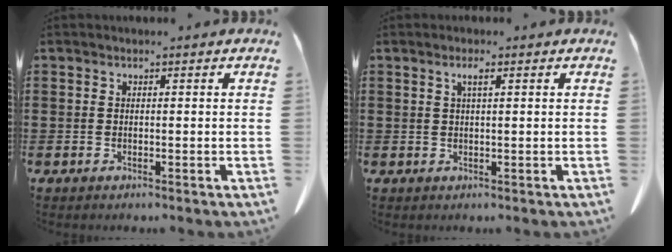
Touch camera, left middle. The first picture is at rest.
{"total": 1.7, "force": [0.7, 0.2, 1.5], "torque": [-0.031, 0.001, 0.012]}